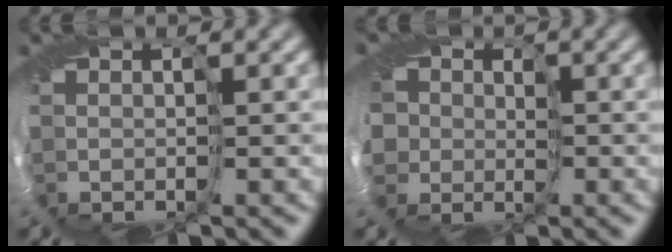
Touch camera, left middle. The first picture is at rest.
{"total": 4.1, "force": [-0.1, 4.0, 1.0], "torque": [-0.016, 0.001, -0.042]}